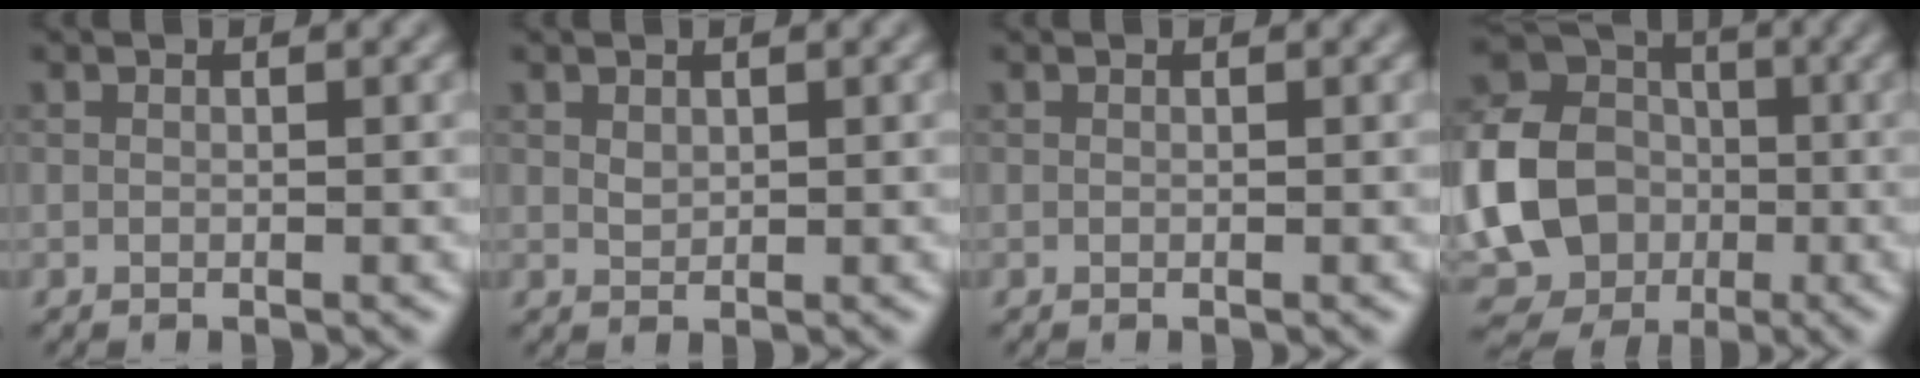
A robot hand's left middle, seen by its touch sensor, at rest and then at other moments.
{"total": 0.9, "force": [0.4, 0.7, 0.5], "torque": [-0.013, -0.001, 0.011]}
{"total": 0.0}
{"total": 14.6, "force": [-2.1, 12.5, 7.1], "torque": [-0.160, -0.022, -0.057]}